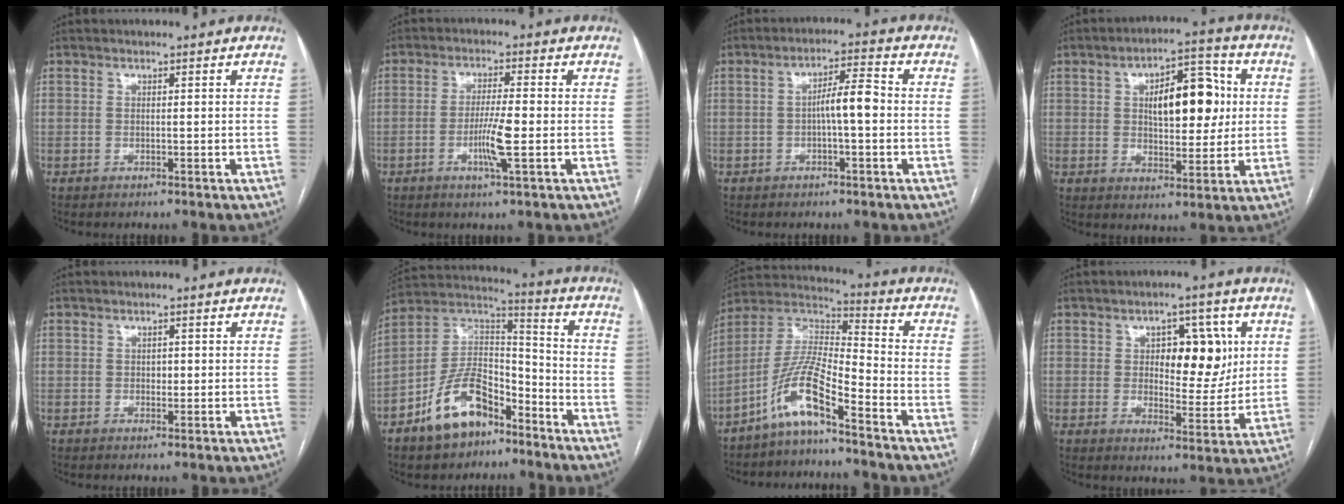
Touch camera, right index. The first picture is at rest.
{"total": 5.7, "force": [-1.5, -0.1, 5.5], "torque": [-0.106, -0.010, -0.028]}
{"total": 5.3, "force": [-0.5, 0.9, 5.2], "torque": [-0.089, 0.016, -0.009]}
{"total": 12.3, "force": [2.4, 5.6, 10.7], "torque": [-0.158, 0.023, 0.041]}
{"total": 1.1, "force": [0.0, 0.8, 0.7], "torque": [-0.009, 0.002, 0.001]}
{"total": 13.8, "force": [-8.5, 7.0, 8.4], "torque": [-0.162, 0.030, -0.153]}
{"total": 10.6, "force": [-6.8, 1.2, 8.0], "torque": [-0.177, 0.009, -0.140]}
{"total": 9.4, "force": [2.4, 4.7, 7.8], "torque": [-0.096, 0.013, 0.039]}